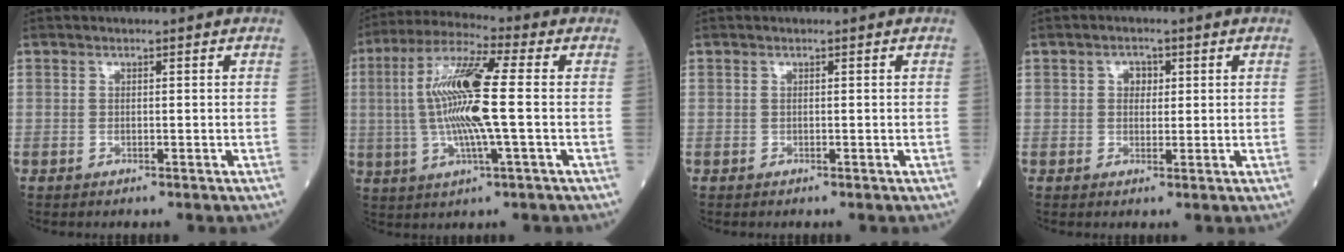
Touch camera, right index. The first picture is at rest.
{"total": 14.3, "force": [0.1, 1.2, 14.2], "torque": [-0.290, 0.006, -0.005]}
{"total": 0.0}
{"total": 2.3, "force": [0.7, 1.7, 1.4], "torque": [-0.020, 0.007, 0.010]}